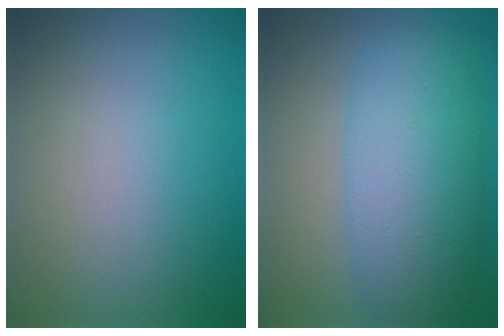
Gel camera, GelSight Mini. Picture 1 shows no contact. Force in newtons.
{"total": 7.6, "press": 7.6, "slide": 0.1}